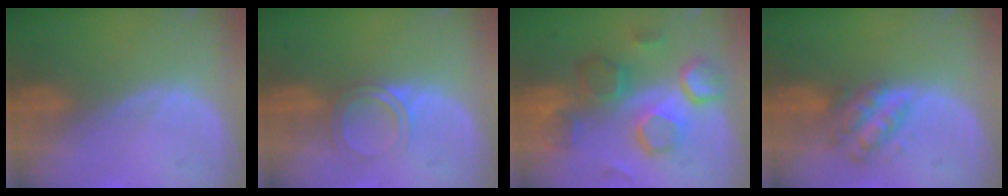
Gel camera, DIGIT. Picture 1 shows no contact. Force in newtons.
{"total": 3.4, "press": 3.3, "slide": 0.3}
{"total": 9.9, "press": 9.4, "slide": 3.1}
{"total": 5.2, "press": 5.2, "slide": 0.1}